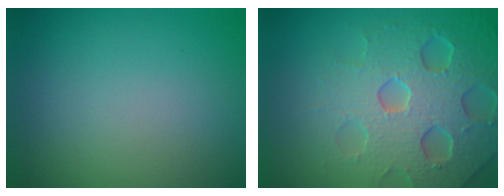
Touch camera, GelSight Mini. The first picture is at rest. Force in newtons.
{"total": 7.0, "press": 6.8, "slide": 1.6}